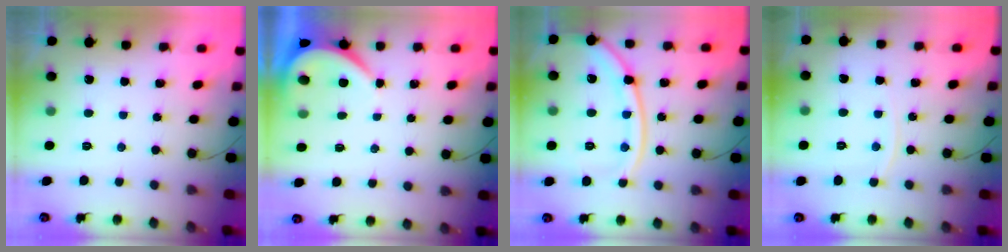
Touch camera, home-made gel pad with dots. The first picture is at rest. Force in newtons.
{"total": 4.0, "press": 3.9, "slide": 0.6}
{"total": 15.4, "press": 15.3, "slide": 1.5}
{"total": 5.2, "press": 5.2, "slide": 0.7}